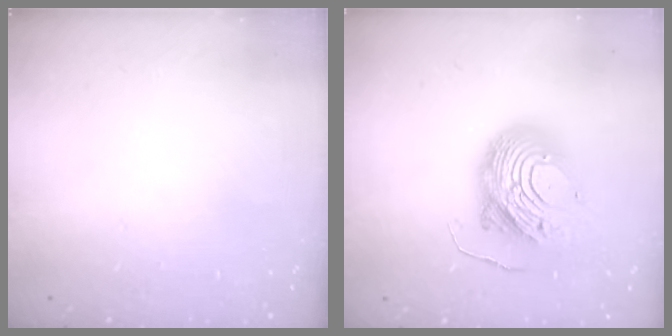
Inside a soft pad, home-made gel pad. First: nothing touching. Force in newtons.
{"total": 14.3, "press": 14.3, "slide": 1.4}